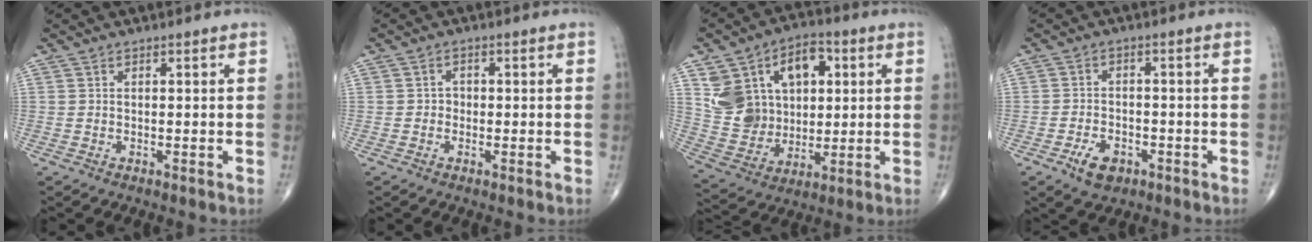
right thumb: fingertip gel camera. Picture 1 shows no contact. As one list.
[{"total": 1.4, "force": [-0.4, 1.2, 0.6], "torque": [0.004, 0.006, -0.011]}, {"total": 17.1, "force": [5.1, 12.7, 10.2], "torque": [-0.133, 0.004, 0.101]}, {"total": 5.1, "force": [-2.7, 3.2, 2.9], "torque": [-0.043, 0.013, -0.044]}]